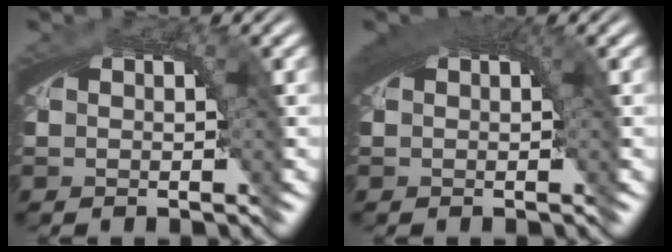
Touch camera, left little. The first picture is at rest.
{"total": 2.0, "force": [0.9, 0.4, 1.7], "torque": [-0.021, 0.007, 0.014]}